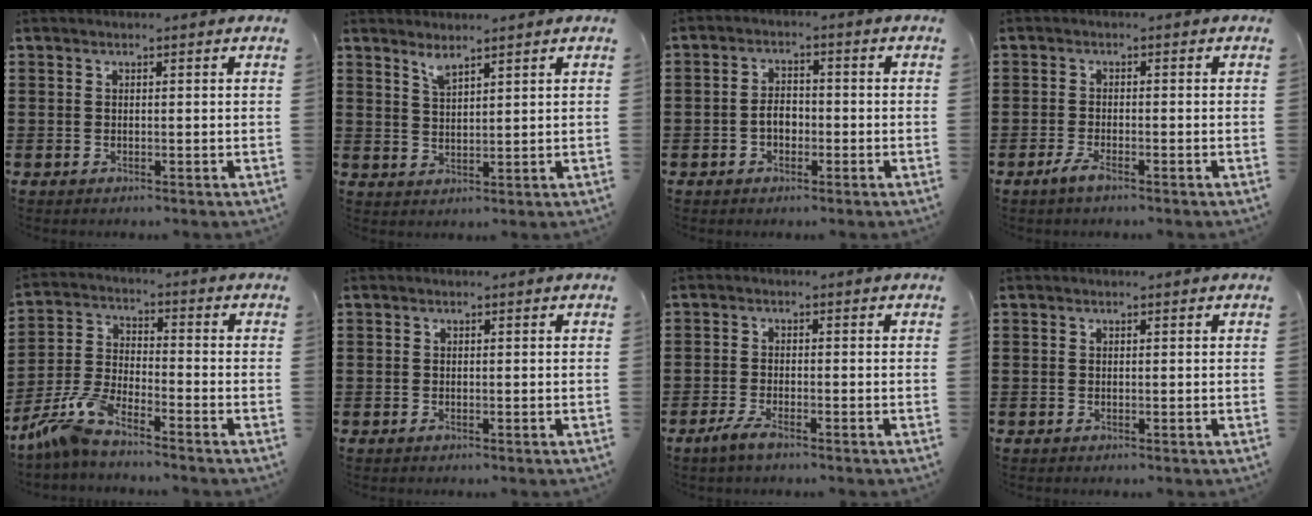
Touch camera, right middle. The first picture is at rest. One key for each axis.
{"total": 2.5, "fx": 2.1, "fy": 0.5, "fz": 1.2, "tx": -0.029, "ty": 0.001, "tz": 0.039}
{"total": 3.2, "fx": -1.2, "fy": 2.3, "fz": 1.9, "tx": -0.037, "ty": 0.005, "tz": -0.027}
{"total": 2.3, "fx": -1.6, "fy": 0.5, "fz": 1.6, "tx": -0.042, "ty": -0.006, "tz": -0.034}
{"total": 7.4, "fx": -6.5, "fy": 0.6, "fz": 3.4, "tx": -0.093, "ty": -0.008, "tz": -0.135}
{"total": 0.7, "fx": -0.5, "fy": 0.5, "fz": 0.1, "tx": -0.001, "ty": 0.001, "tz": -0.010}
{"total": 2.7, "fx": -2.0, "fy": 0.6, "fz": 1.8, "tx": -0.044, "ty": -0.001, "tz": -0.042}
{"total": 0.0}